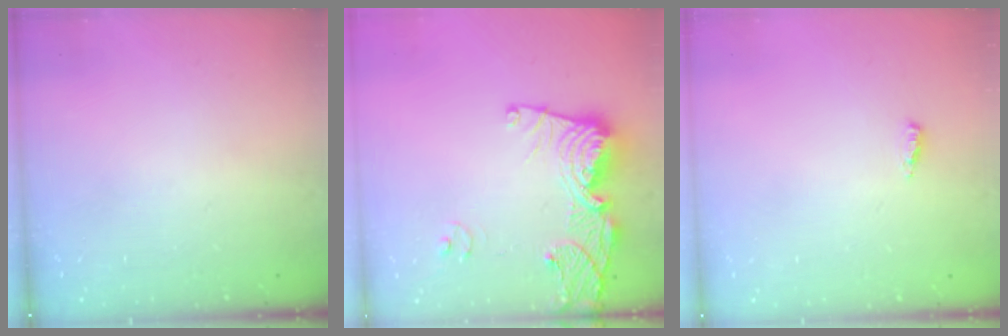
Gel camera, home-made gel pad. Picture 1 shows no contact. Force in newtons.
{"total": 14.9, "press": 14.8, "slide": 1.7}
{"total": 2.7, "press": 2.5, "slide": 1.0}